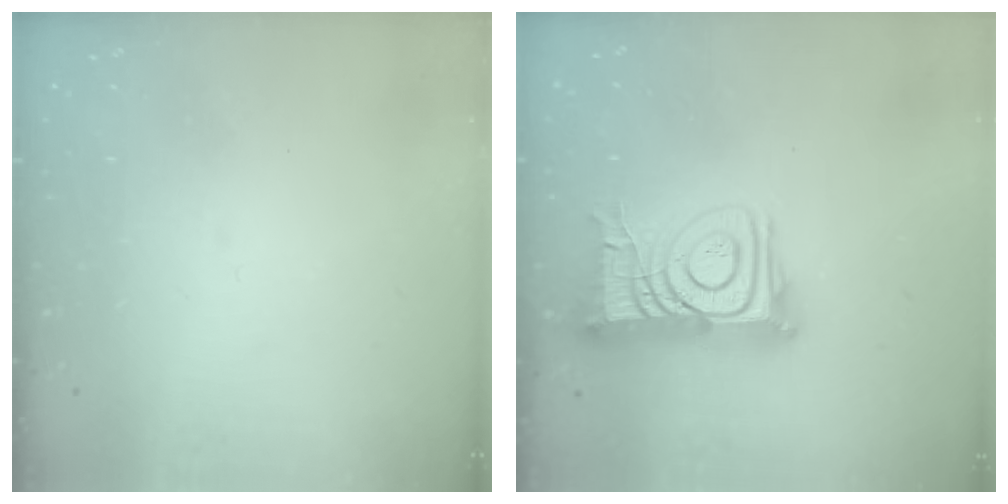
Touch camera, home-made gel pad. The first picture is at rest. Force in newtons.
{"total": 16.5, "press": 16.4, "slide": 1.5}